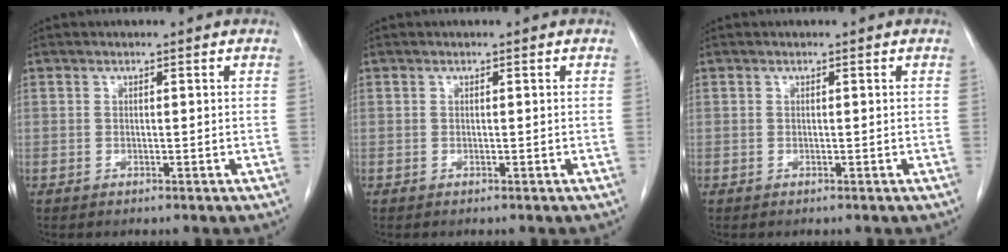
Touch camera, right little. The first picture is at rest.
{"total": 0.0}
{"total": 0.0}